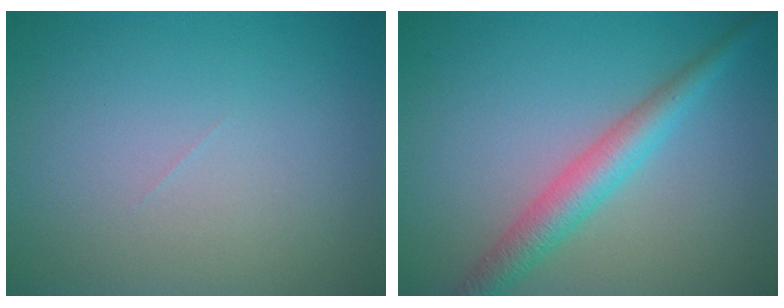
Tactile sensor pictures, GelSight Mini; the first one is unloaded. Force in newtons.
{"total": 3.8, "press": 3.8, "slide": 0.0}